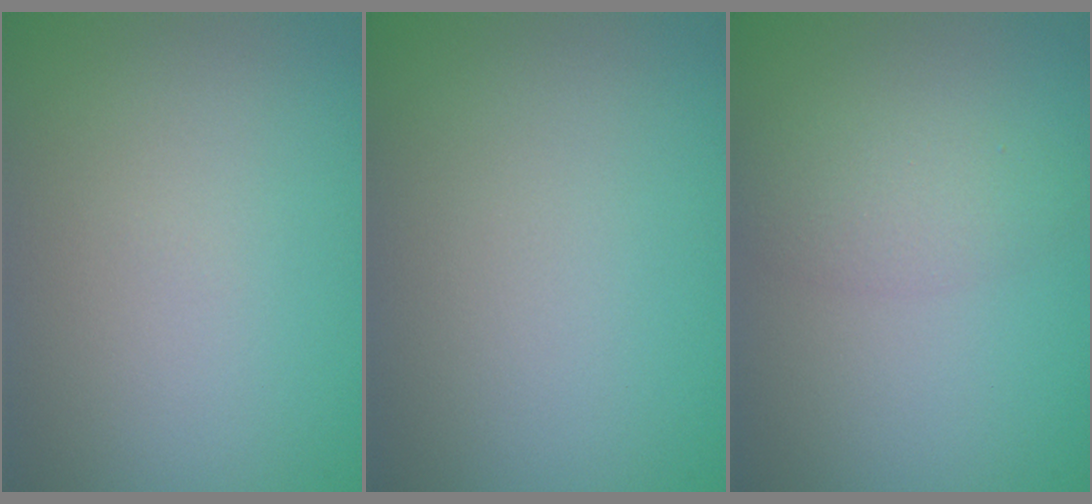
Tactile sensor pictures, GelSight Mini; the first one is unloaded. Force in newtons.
{"total": 0.0}
{"total": 2.3, "press": 2.3, "slide": 0.1}